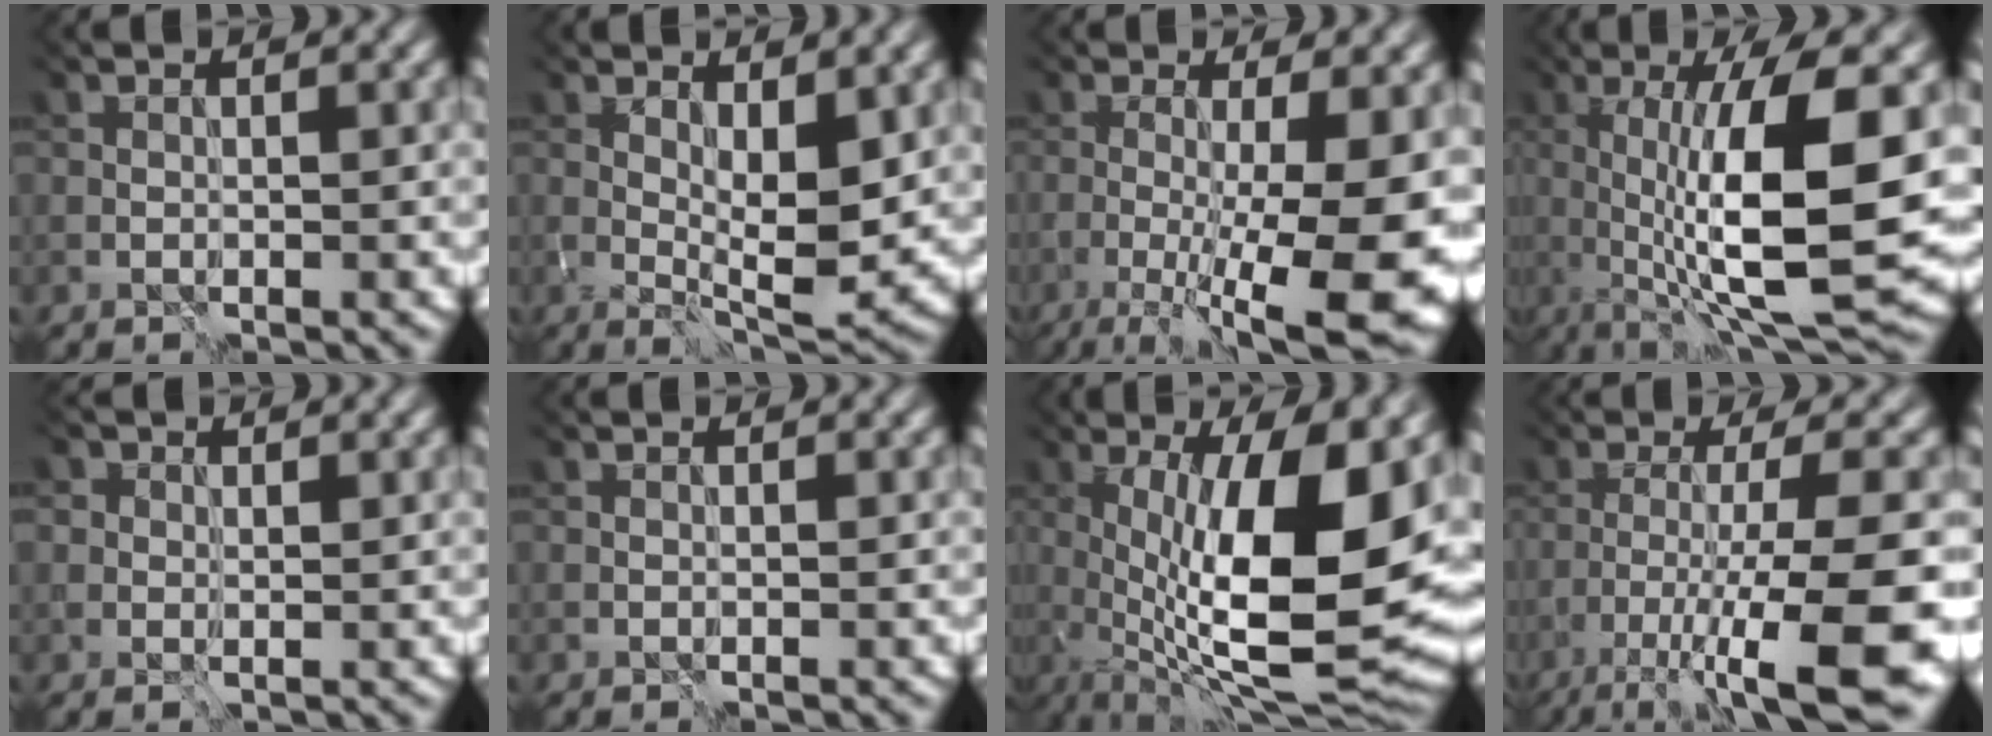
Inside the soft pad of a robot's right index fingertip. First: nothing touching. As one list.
[{"total": 4.9, "force": [0.7, 1.6, 4.6], "torque": [-0.079, -0.016, 0.017]}, {"total": 11.7, "force": [-2.6, 2.5, 11.2], "torque": [-0.138, -0.015, -0.032]}, {"total": 12.0, "force": [-0.6, 2.8, 11.6], "torque": [-0.175, -0.016, -0.009]}, {"total": 1.8, "force": [1.0, 1.4, 0.5], "torque": [-0.008, 0.006, 0.001]}, {"total": 0.0}, {"total": 15.0, "force": [-0.4, 4.7, 14.2], "torque": [-0.217, -0.008, 0.001]}, {"total": 11.0, "force": [-5.3, 1.5, 9.6], "torque": [-0.143, -0.017, -0.083]}]